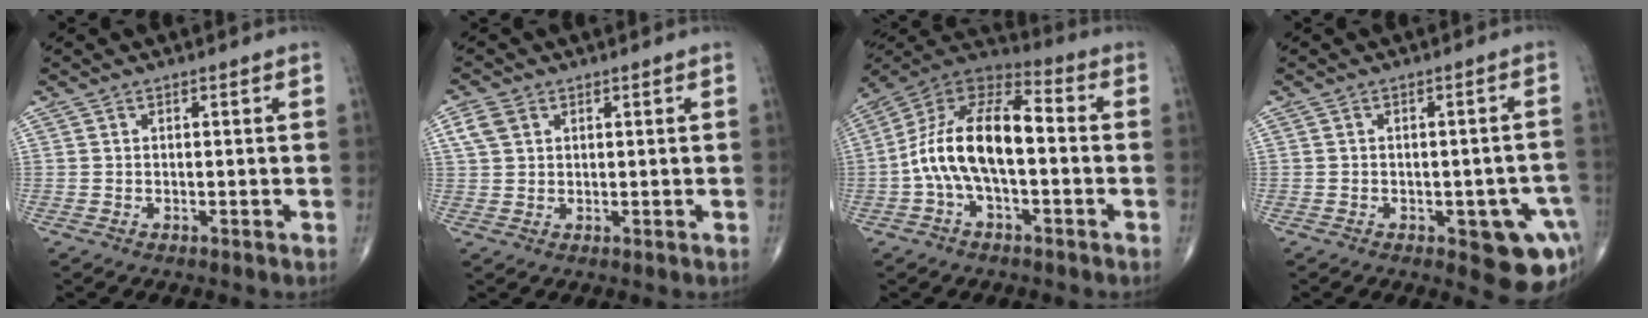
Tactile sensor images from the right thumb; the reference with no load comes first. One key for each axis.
{"total": 3.6, "fx": 1.6, "fy": 2.6, "fz": 1.9, "tx": -0.038, "ty": 0.005, "tz": 0.036}
{"total": 16.1, "fx": -1.7, "fy": 7.9, "fz": 13.9, "tx": -0.257, "ty": 0.048, "tz": -0.041}
{"total": 10.6, "fx": -4.0, "fy": 4.5, "fz": 8.7, "tx": -0.073, "ty": 0.016, "tz": -0.040}